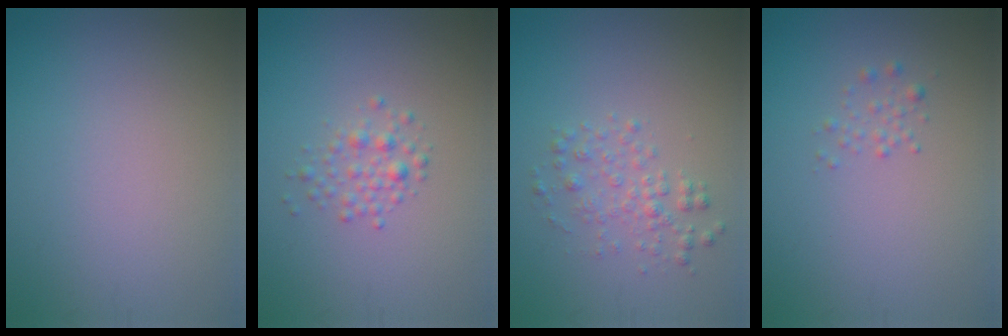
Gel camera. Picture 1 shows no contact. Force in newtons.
{"total": 1.6, "press": 1.6, "slide": 0.0}
{"total": 2.0, "press": 2.0, "slide": 0.0}
{"total": 0.8, "press": 0.8, "slide": 0.0}